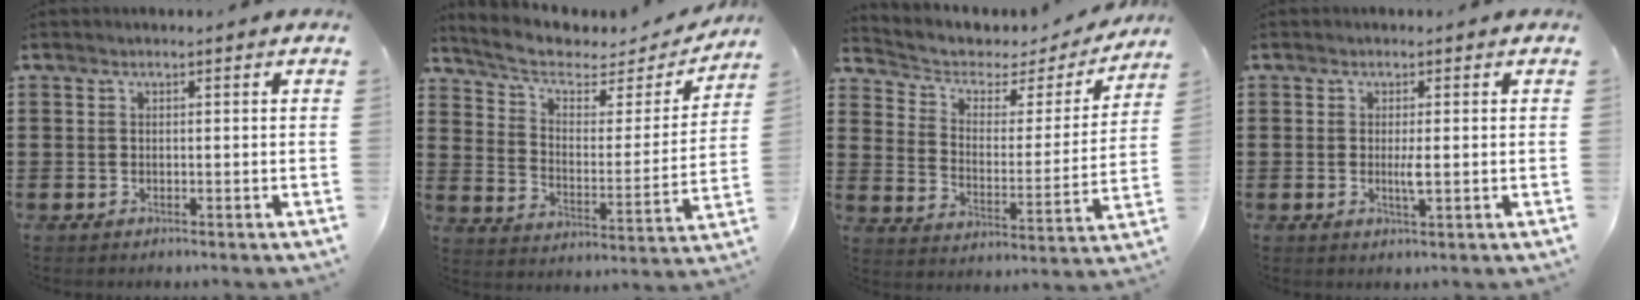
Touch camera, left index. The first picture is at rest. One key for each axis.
{"total": 5.9, "fx": 4.7, "fy": 2.0, "fz": 3.1, "tx": -0.083, "ty": -0.030, "tz": 0.078}
{"total": 3.7, "fx": 2.5, "fy": 2.3, "fz": 1.5, "tx": -0.048, "ty": -0.015, "tz": 0.035}
{"total": 2.1, "fx": 0.0, "fy": 0.1, "fz": 2.1, "tx": -0.039, "ty": -0.005, "tz": -0.001}